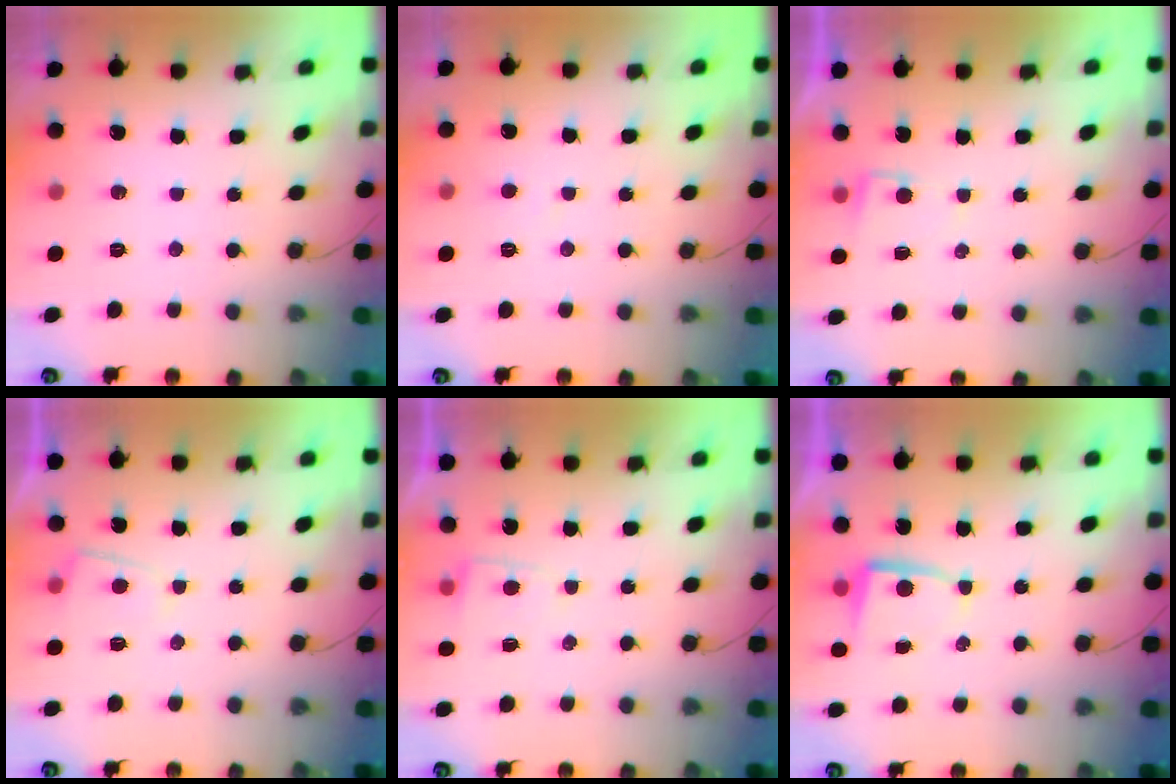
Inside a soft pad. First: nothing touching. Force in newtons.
{"total": 2.9, "press": 2.9, "slide": 0.3}
{"total": 1.8, "press": 1.8, "slide": 0.2}
{"total": 2.1, "press": 2.1, "slide": 0.3}
{"total": 2.8, "press": 2.8, "slide": 0.4}
{"total": 3.0, "press": 3.0, "slide": 0.4}